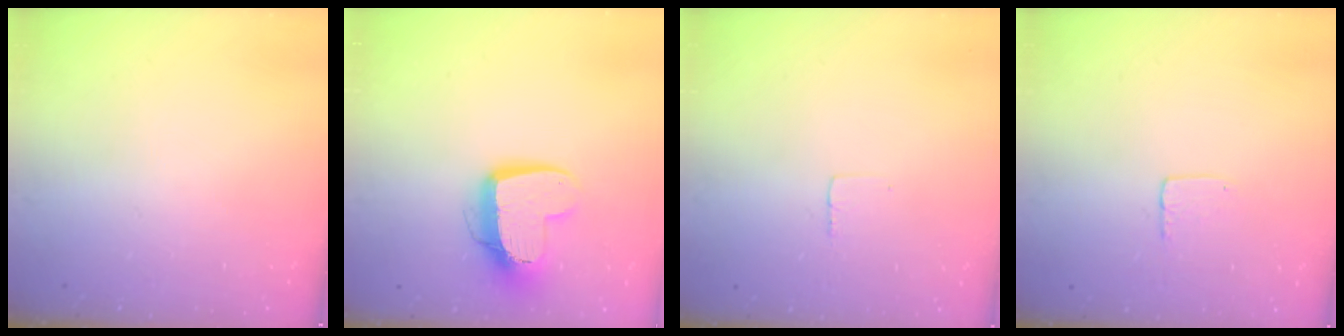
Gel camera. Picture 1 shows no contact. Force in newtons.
{"total": 12.1, "press": 12.0, "slide": 1.2}
{"total": 2.3, "press": 2.3, "slide": 0.1}
{"total": 3.9, "press": 3.9, "slide": 0.3}